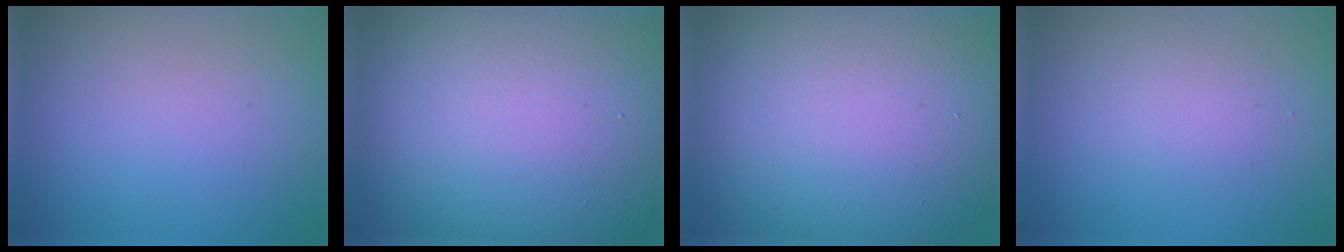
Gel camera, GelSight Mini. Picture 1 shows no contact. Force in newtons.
{"total": 23.4, "press": 23.4, "slide": 1.4}
{"total": 19.0, "press": 19.0, "slide": 1.0}
{"total": 1.9, "press": 1.9, "slide": 0.1}